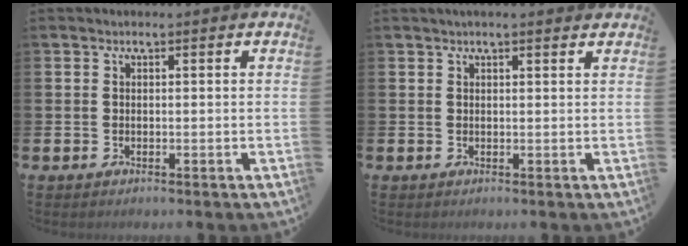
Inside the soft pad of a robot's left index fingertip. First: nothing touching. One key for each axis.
{"total": 1.1, "fx": 1.0, "fy": 0.0, "fz": 0.5, "tx": -0.004, "ty": -0.001, "tz": 0.018}